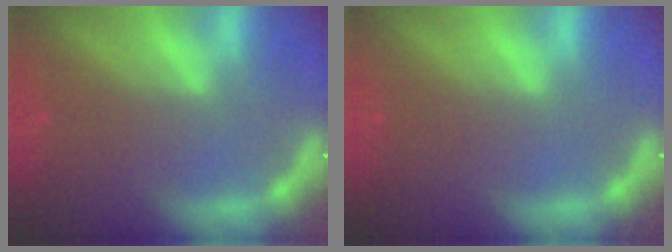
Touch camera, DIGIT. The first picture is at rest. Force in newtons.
{"total": 0.0}